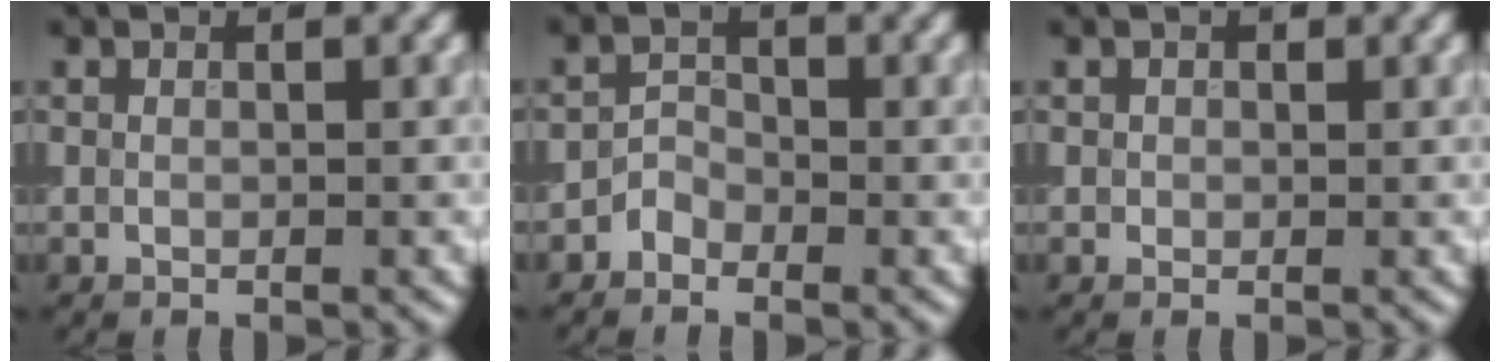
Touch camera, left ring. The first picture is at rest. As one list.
[{"total": 1.4, "force": [-1.0, 0.9, 0.3], "torque": [0.000, 0.009, -0.022]}, {"total": 0.6, "force": [0.2, 0.6, 0.1], "torque": [0.003, -0.003, -0.001]}]